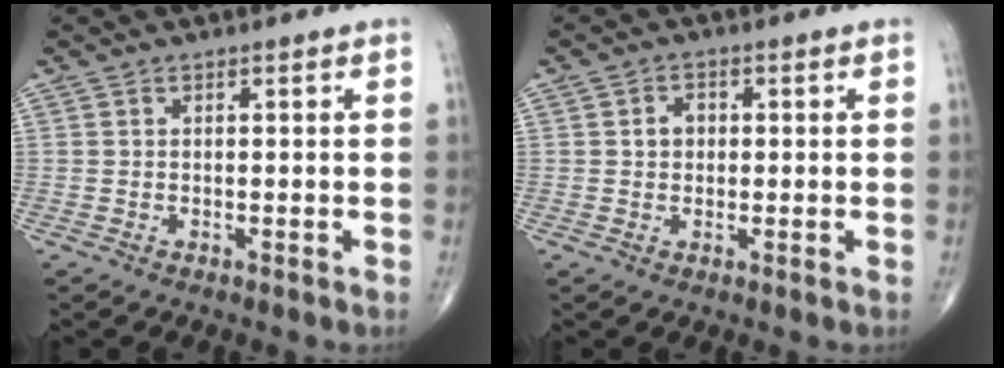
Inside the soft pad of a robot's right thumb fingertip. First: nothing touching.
{"total": 2.6, "force": [0.3, 2.2, 1.5], "torque": [-0.014, 0.008, 0.002]}